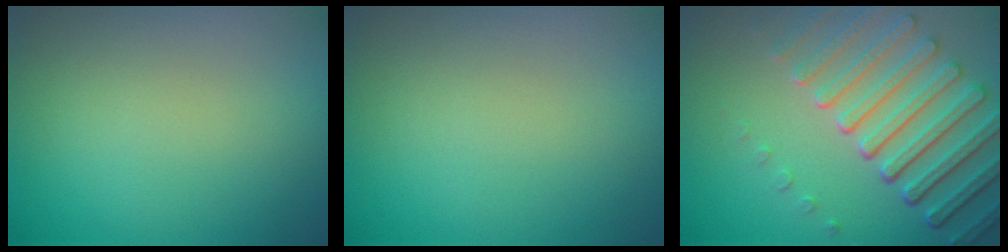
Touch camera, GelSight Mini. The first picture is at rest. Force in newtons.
{"total": 0.0}
{"total": 7.3, "press": 5.6, "slide": 4.7}